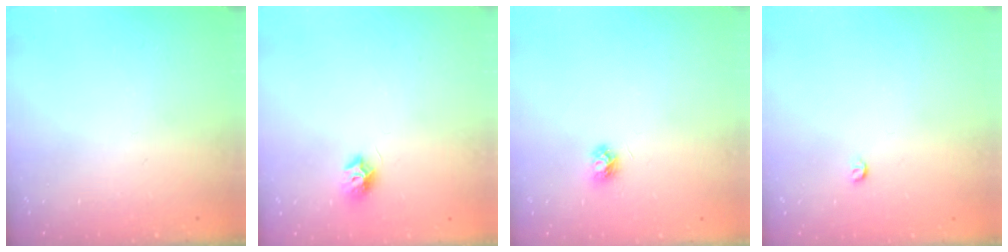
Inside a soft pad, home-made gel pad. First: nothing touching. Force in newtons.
{"total": 7.6, "press": 7.6, "slide": 0.2}
{"total": 4.2, "press": 4.2, "slide": 0.3}
{"total": 3.2, "press": 3.2, "slide": 0.4}